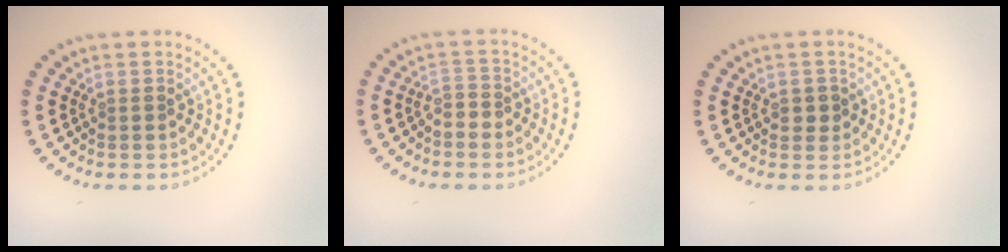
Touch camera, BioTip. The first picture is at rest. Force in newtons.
{"total": 1.5, "press": 1.2, "slide": 0.8}
{"total": 1.1, "press": 1.1, "slide": 0.2}